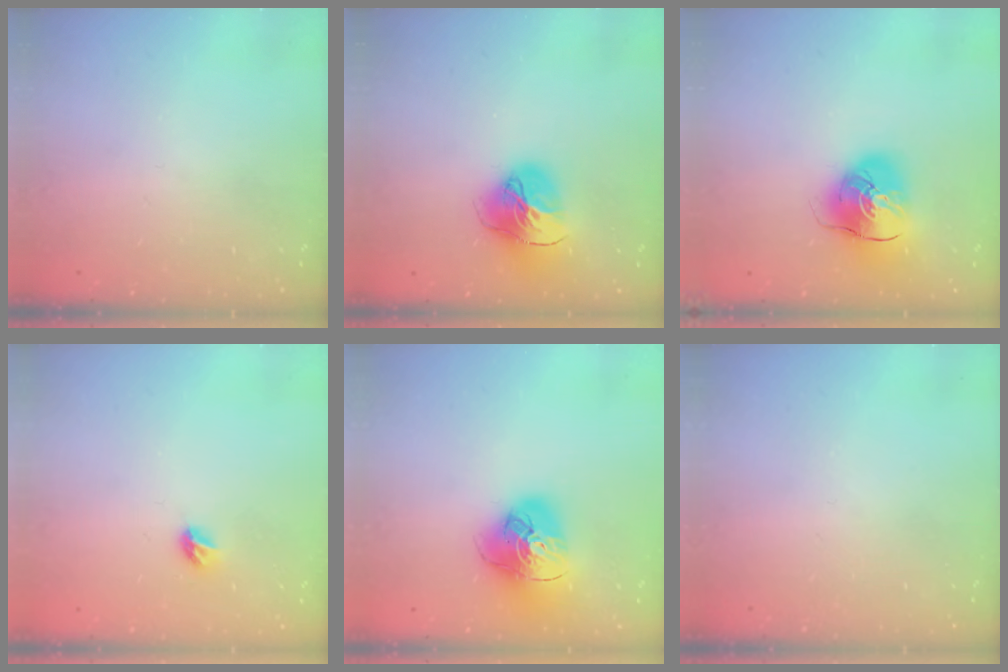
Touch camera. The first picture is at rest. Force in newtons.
{"total": 16.2, "press": 16.1, "slide": 1.6}
{"total": 11.4, "press": 11.3, "slide": 1.8}
{"total": 5.8, "press": 5.8, "slide": 0.7}
{"total": 15.5, "press": 15.4, "slide": 1.8}
{"total": 0.0}